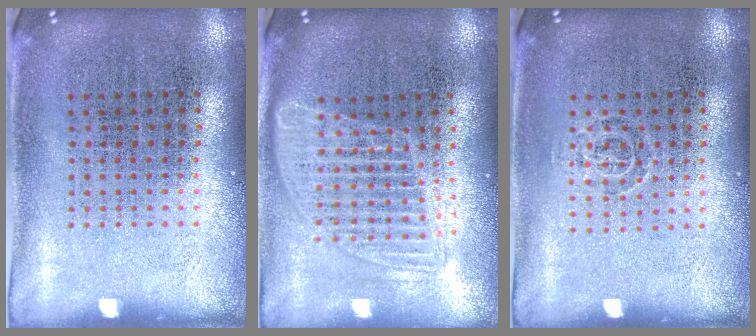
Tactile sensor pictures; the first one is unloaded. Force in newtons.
{"total": 1.7, "press": 1.5, "slide": 0.8}
{"total": 0.7, "press": 0.5, "slide": 0.6}